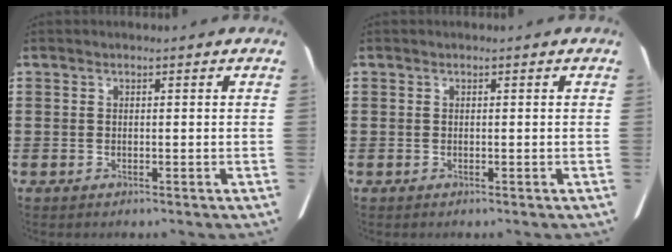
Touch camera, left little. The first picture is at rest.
{"total": 0.0}